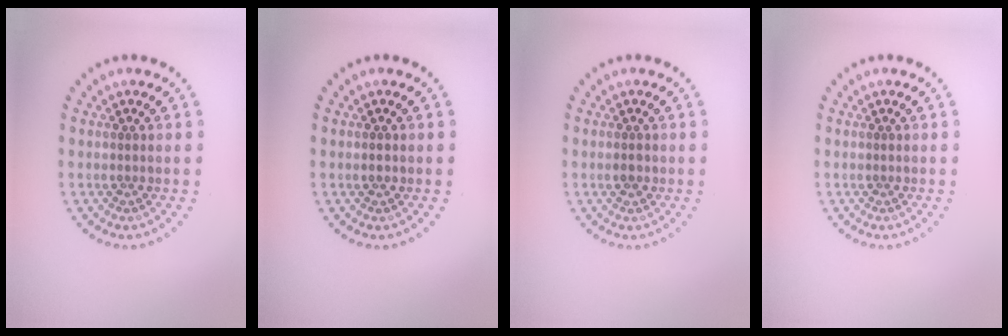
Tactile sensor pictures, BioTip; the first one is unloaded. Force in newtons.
{"total": 0.8, "press": 0.8, "slide": 0.1}
{"total": 1.1, "press": 1.1, "slide": 0.1}
{"total": 0.0}